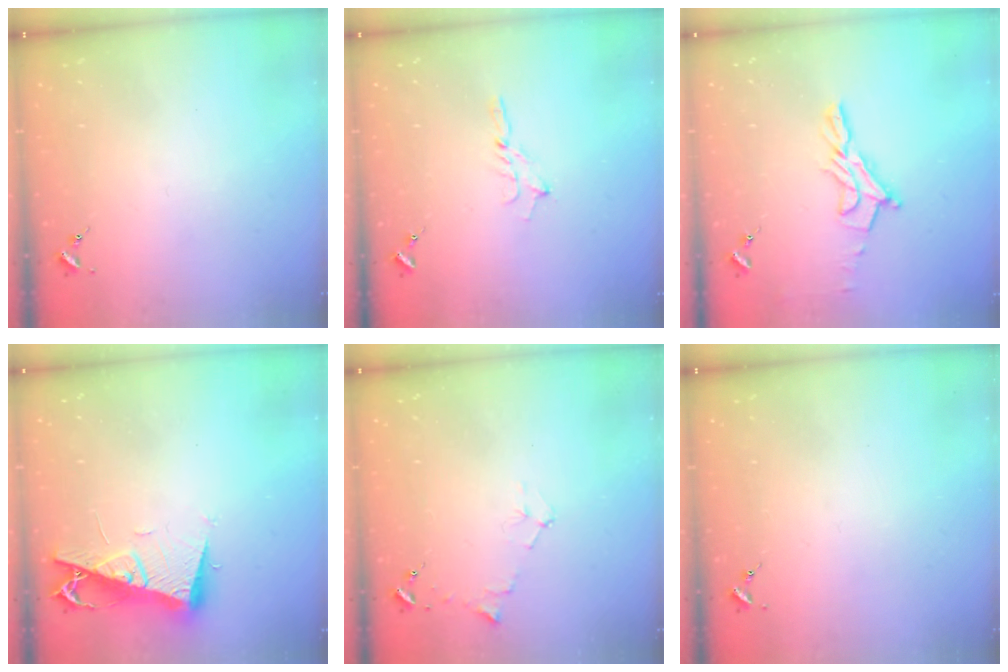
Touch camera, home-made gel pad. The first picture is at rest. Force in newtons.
{"total": 3.5, "press": 3.5, "slide": 0.4}
{"total": 12.2, "press": 12.1, "slide": 1.0}
{"total": 9.9, "press": 9.8, "slide": 1.1}
{"total": 6.2, "press": 6.1, "slide": 0.7}
{"total": 0.0}